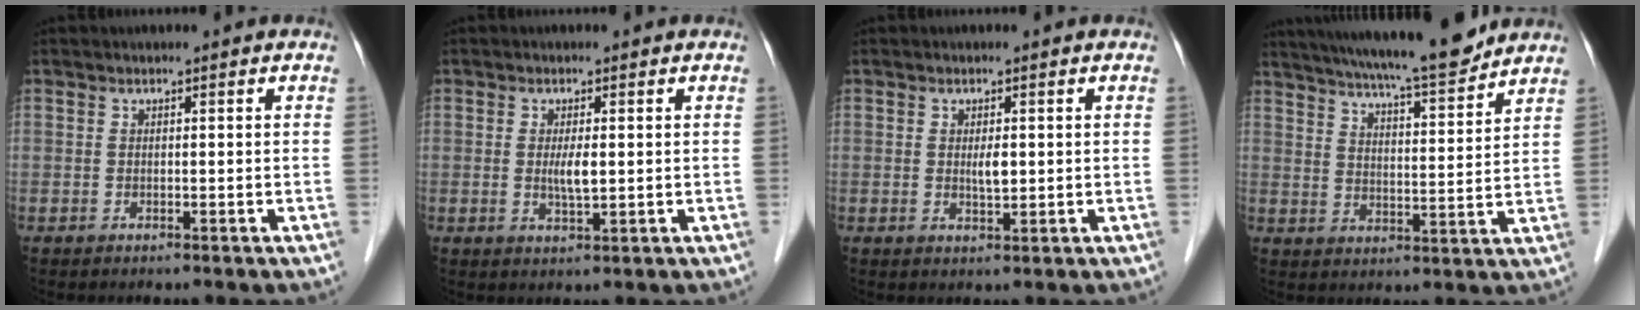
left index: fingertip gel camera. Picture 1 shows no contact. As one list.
[{"total": 2.8, "force": [0.2, 0.5, 2.7], "torque": [-0.054, -0.004, 0.005]}, {"total": 2.0, "force": [0.3, 0.6, 1.9], "torque": [-0.034, -0.002, 0.006]}, {"total": 16.0, "force": [14.2, 0.7, 7.3], "torque": [-0.118, 0.004, 0.210]}]